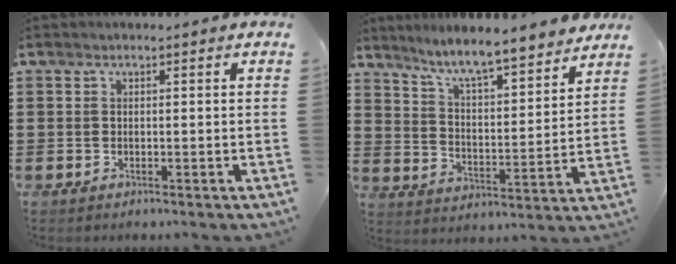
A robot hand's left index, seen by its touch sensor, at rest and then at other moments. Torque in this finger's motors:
{"motor_torque": [1.10, -1.04, 0.71, 0.18]}